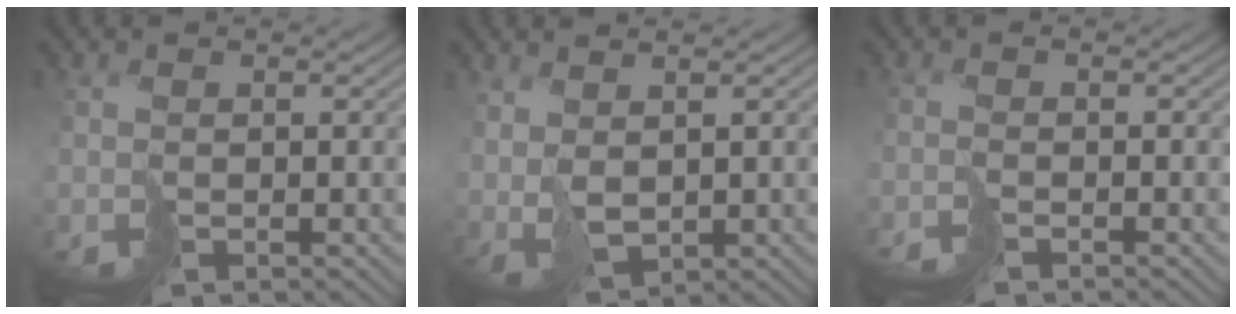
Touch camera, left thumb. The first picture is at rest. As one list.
[{"total": 2.4, "force": [1.5, 1.3, 1.3], "torque": [-0.034, -0.001, 0.042]}, {"total": 1.3, "force": [-1.3, 0.1, 0.4], "torque": [-0.009, -0.004, -0.030]}]